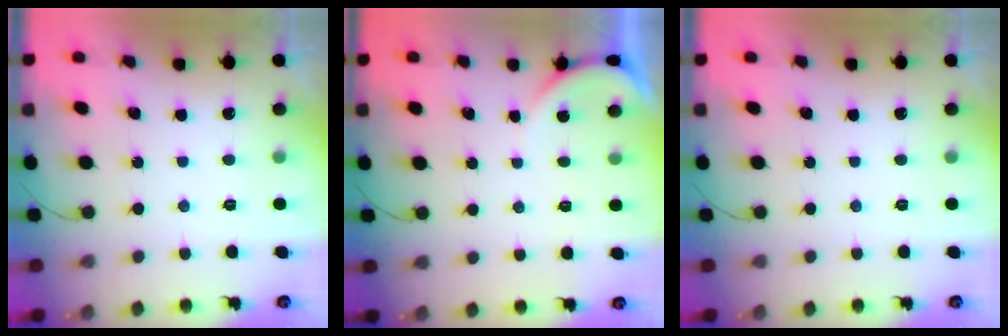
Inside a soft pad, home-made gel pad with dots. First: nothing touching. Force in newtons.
{"total": 1.6, "press": 1.6, "slide": 0.1}
{"total": 0.0}